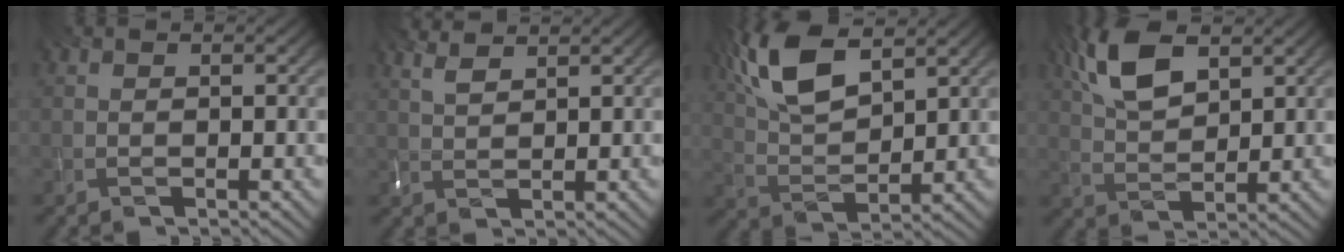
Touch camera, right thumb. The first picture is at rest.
{"total": 3.3, "force": [2.6, 0.9, 1.9], "torque": [-0.050, 0.007, 0.056]}
{"total": 11.0, "force": [5.9, 4.7, 8.0], "torque": [-0.192, 0.017, 0.121]}
{"total": 8.4, "force": [4.3, 4.0, 6.1], "torque": [-0.146, 0.010, 0.087]}